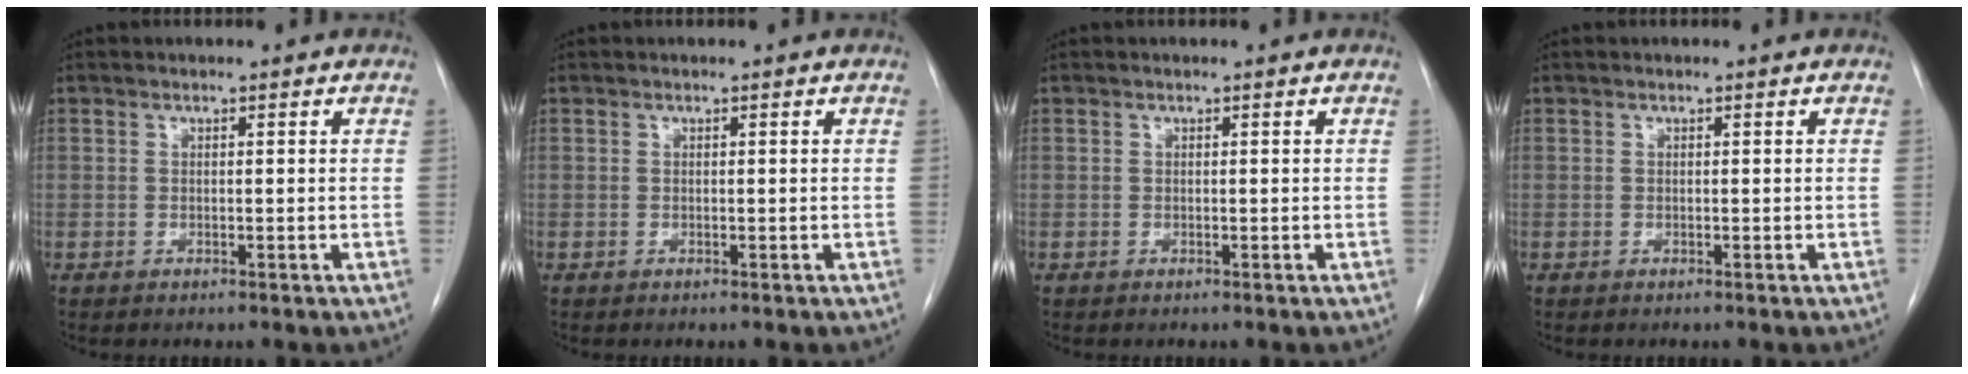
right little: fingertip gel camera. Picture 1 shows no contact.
{"total": 0.0}
{"total": 0.0}
{"total": 0.0}